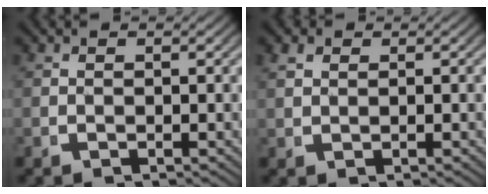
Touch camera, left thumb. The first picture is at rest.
{"total": 1.3, "force": [1.0, 0.7, 0.5], "torque": [-0.007, -0.001, 0.025]}